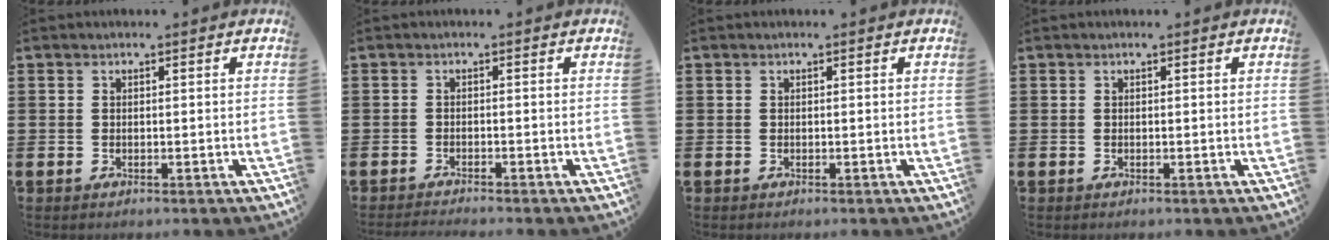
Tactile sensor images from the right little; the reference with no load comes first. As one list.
[{"total": 1.0, "force": [-0.9, -0.2, 0.2], "torque": [-0.003, -0.001, -0.018]}, {"total": 0.0}, {"total": 0.0}]